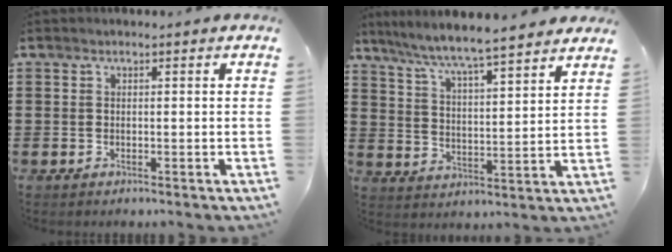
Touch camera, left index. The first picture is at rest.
{"total": 5.7, "force": [5.3, -0.4, 2.1], "torque": [-0.066, -0.038, 0.085]}